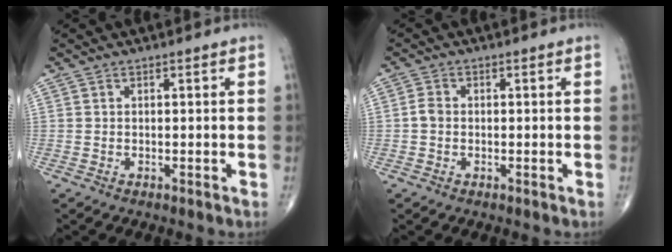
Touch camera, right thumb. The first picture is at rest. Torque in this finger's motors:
{"motor_torque": [-0.22, 0.19, 0.30, 0.11, 0.07]}